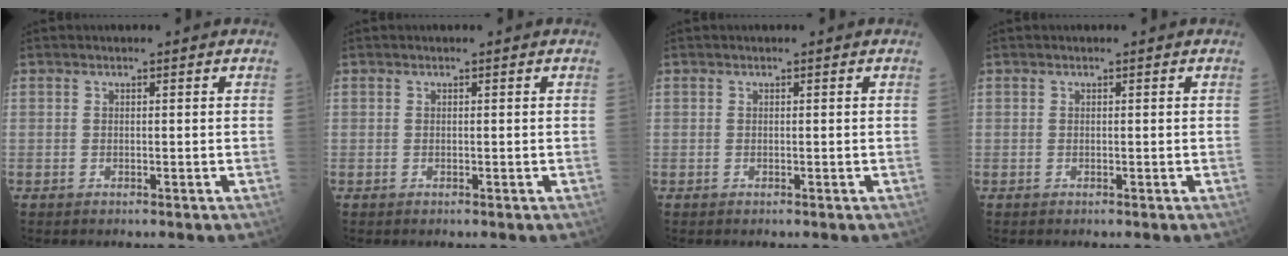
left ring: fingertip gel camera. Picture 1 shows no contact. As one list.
[{"total": 0.0}, {"total": 0.0}, {"total": 0.0}]